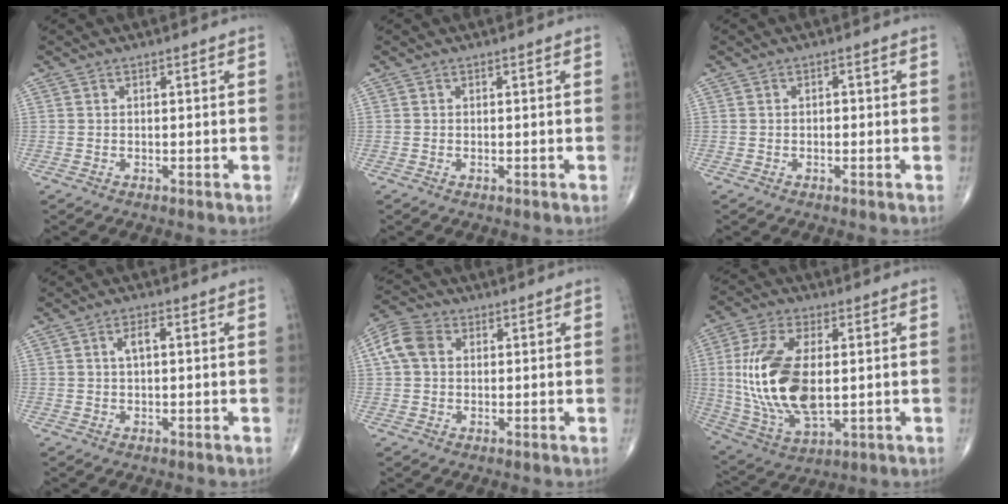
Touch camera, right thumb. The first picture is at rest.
{"total": 0.0}
{"total": 0.9, "force": [0.0, 0.4, 0.8], "torque": [-0.012, 0.004, 0.000]}
{"total": 2.4, "force": [0.4, 0.9, 2.1], "torque": [-0.041, 0.006, 0.006]}
{"total": 6.5, "force": [1.4, 4.9, 4.1], "torque": [-0.087, 0.019, 0.020]}
{"total": 18.7, "force": [0.9, 9.2, 16.3], "torque": [-0.345, -0.014, 0.027]}